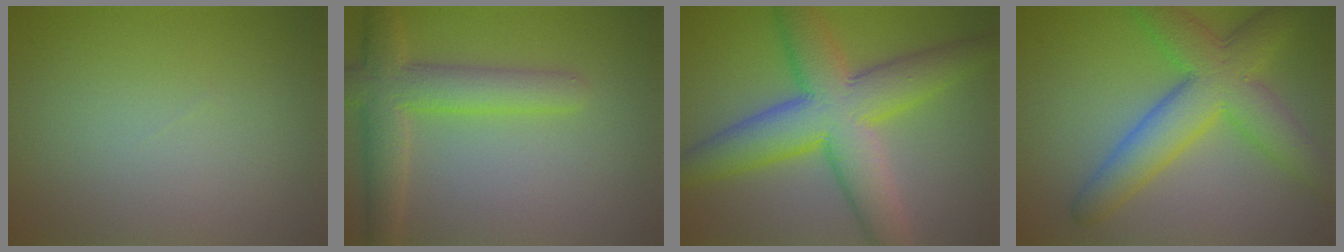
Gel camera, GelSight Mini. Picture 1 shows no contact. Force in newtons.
{"total": 5.1, "press": 5.1, "slide": 0.1}
{"total": 10.2, "press": 10.2, "slide": 0.2}
{"total": 7.7, "press": 7.7, "slide": 0.2}